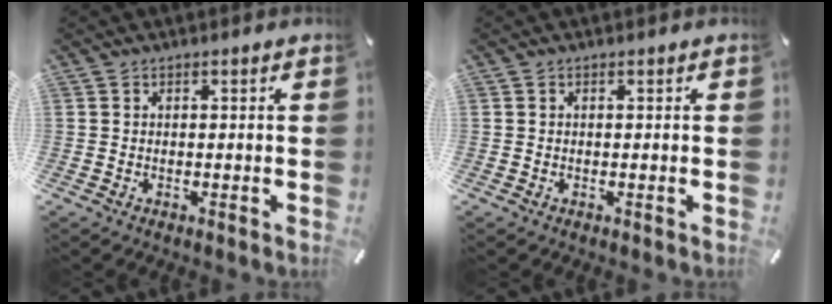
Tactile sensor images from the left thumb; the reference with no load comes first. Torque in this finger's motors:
{"motor_torque": [0.06, 0.08, 0.06, -0.12, 0.00]}